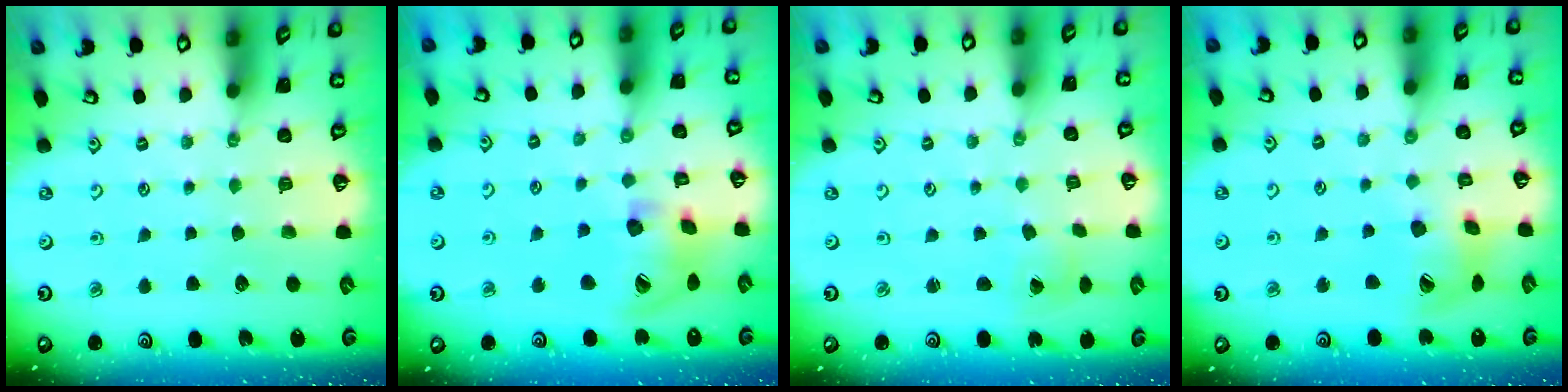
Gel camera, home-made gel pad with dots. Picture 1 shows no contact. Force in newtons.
{"total": 15.6, "press": 15.5, "slide": 2.3}
{"total": 2.1, "press": 2.1, "slide": 0.1}
{"total": 13.1, "press": 13.0, "slide": 1.8}